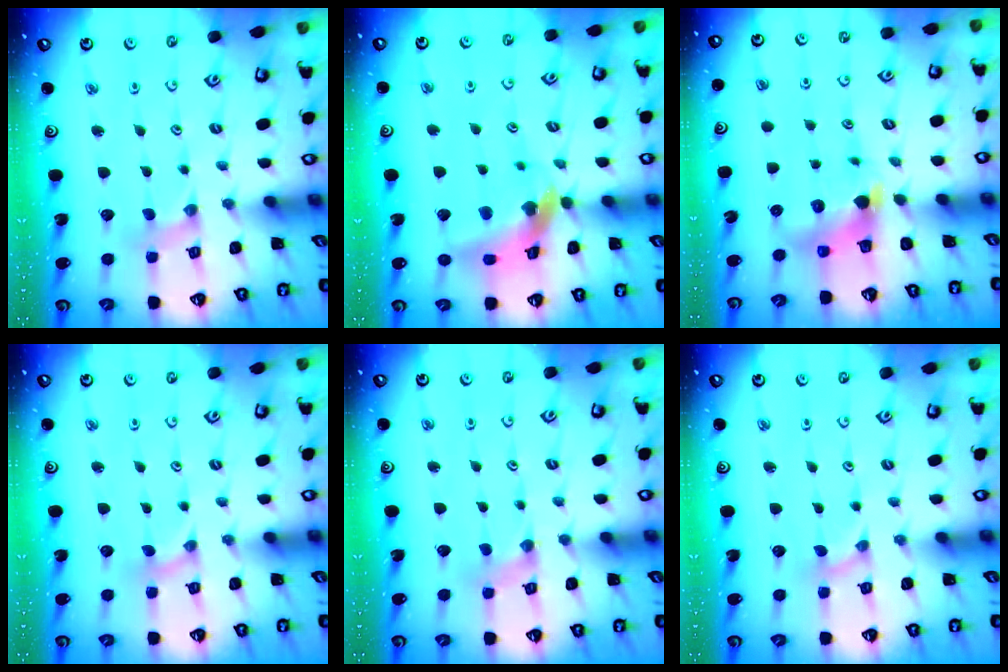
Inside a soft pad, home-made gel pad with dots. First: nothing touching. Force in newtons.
{"total": 12.8, "press": 12.7, "slide": 1.8}
{"total": 6.1, "press": 6.1, "slide": 0.7}
{"total": 0.0}
{"total": 0.0}
{"total": 0.0}